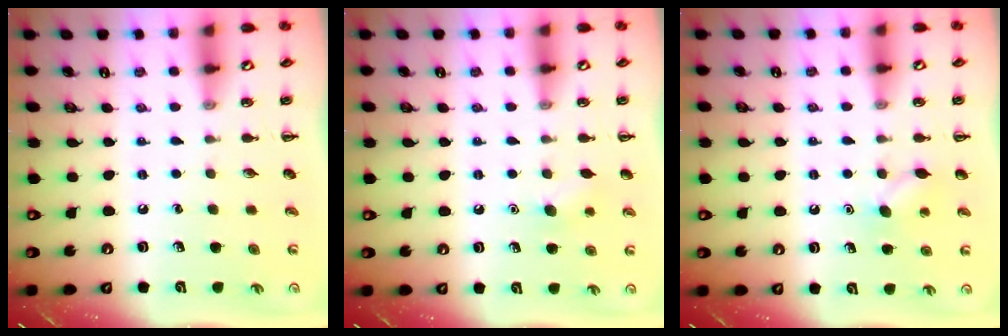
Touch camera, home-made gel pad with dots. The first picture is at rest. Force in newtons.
{"total": 7.0, "press": 6.7, "slide": 1.9}
{"total": 7.4, "press": 7.3, "slide": 1.6}